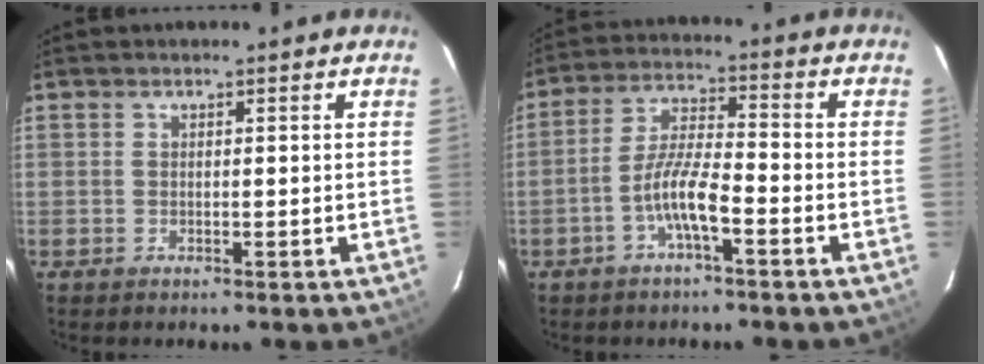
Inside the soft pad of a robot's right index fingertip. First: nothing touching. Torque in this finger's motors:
{"motor_torque": [0.79, -0.48, 0.64, 0.15]}